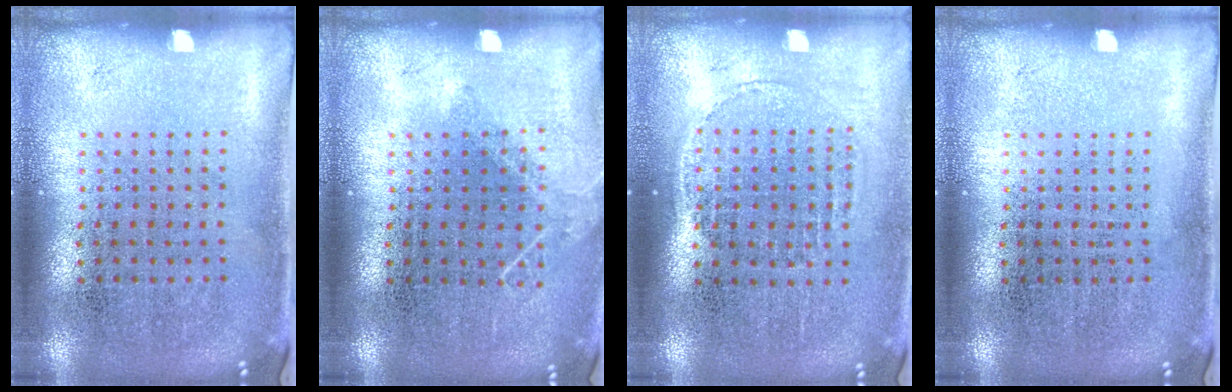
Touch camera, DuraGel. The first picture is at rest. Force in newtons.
{"total": 0.8, "press": 0.8, "slide": 0.2}
{"total": 1.3, "press": 1.1, "slide": 0.6}
{"total": 0.0}